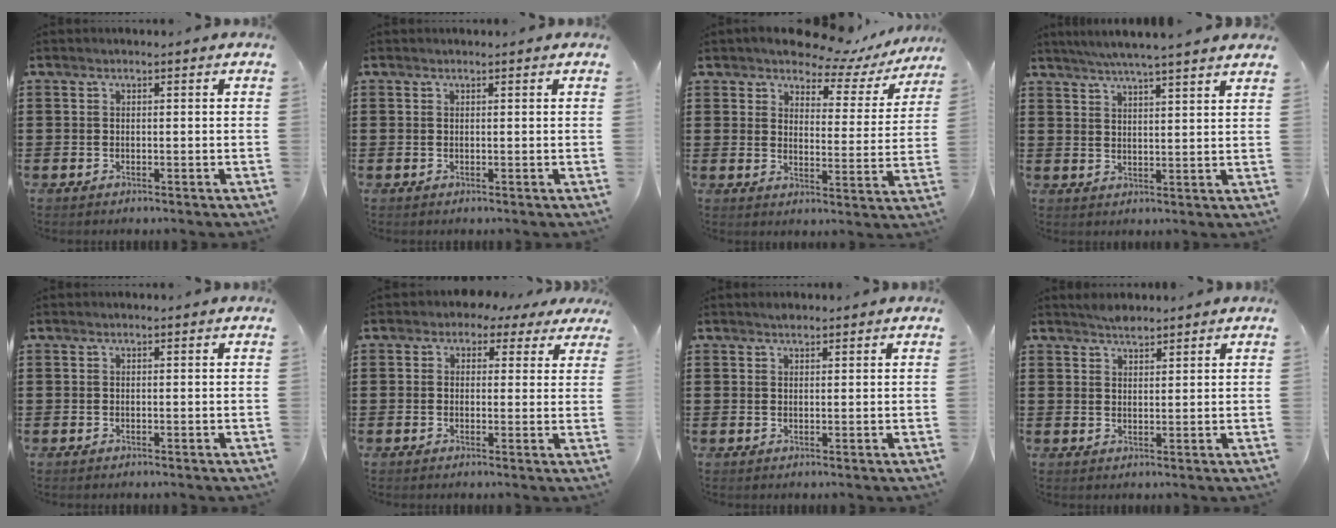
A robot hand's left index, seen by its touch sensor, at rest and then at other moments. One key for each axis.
{"total": 0.0}
{"total": 6.6, "fx": 6.0, "fy": 2.0, "fz": 2.0, "tx": -0.056, "ty": -0.038, "tz": 0.101}
{"total": 4.9, "fx": 4.5, "fy": -0.6, "fz": 1.8, "tx": -0.049, "ty": -0.015, "tz": 0.078}
{"total": 0.0}
{"total": 2.5, "fx": 1.3, "fy": 1.9, "fz": 0.9, "tx": -0.028, "ty": 0.008, "tz": 0.021}
{"total": 1.1, "fx": 1.0, "fy": 0.5, "fz": 0.4, "tx": -0.010, "ty": 0.002, "tz": 0.019}
{"total": 2.3, "fx": 2.1, "fy": 0.6, "fz": 0.6, "tx": -0.016, "ty": 0.004, "tz": 0.041}